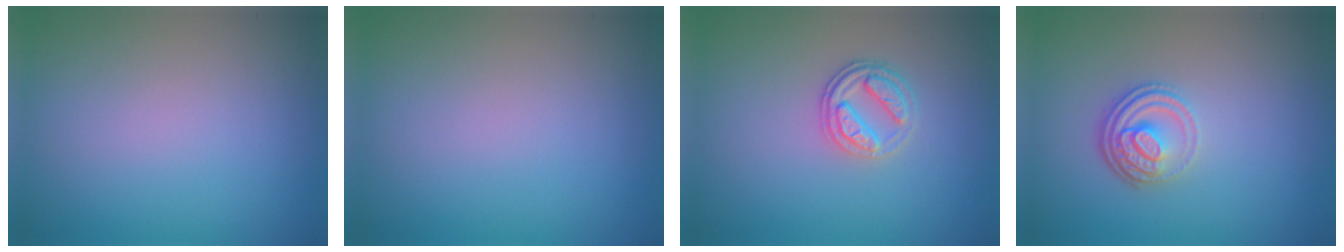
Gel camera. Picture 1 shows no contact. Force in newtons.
{"total": 0.0}
{"total": 2.8, "press": 2.4, "slide": 1.3}
{"total": 3.6, "press": 2.6, "slide": 2.5}